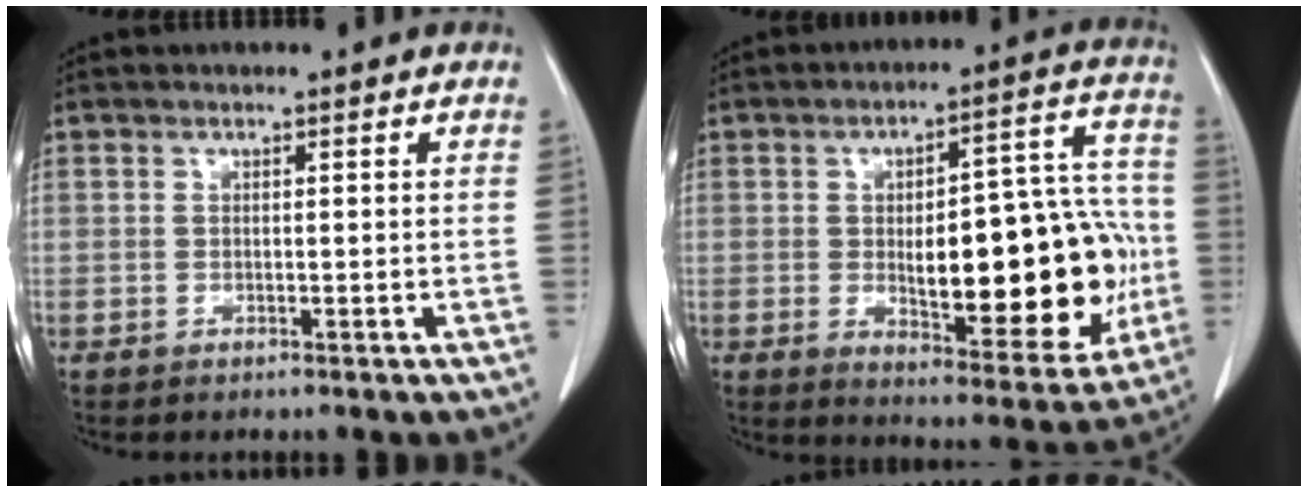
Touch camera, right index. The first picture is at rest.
{"total": 21.9, "force": [-2.6, 7.8, 20.3], "torque": [-0.246, 0.022, -0.016]}